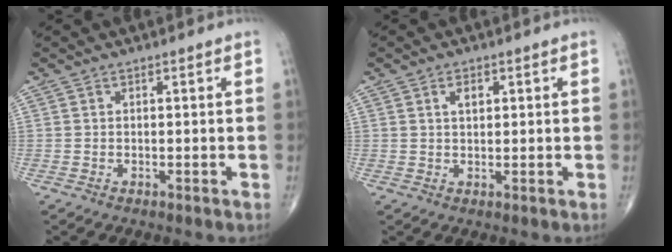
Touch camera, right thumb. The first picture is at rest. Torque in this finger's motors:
{"motor_torque": [0.39, 0.71, 0.42, 0.16, 0.02]}